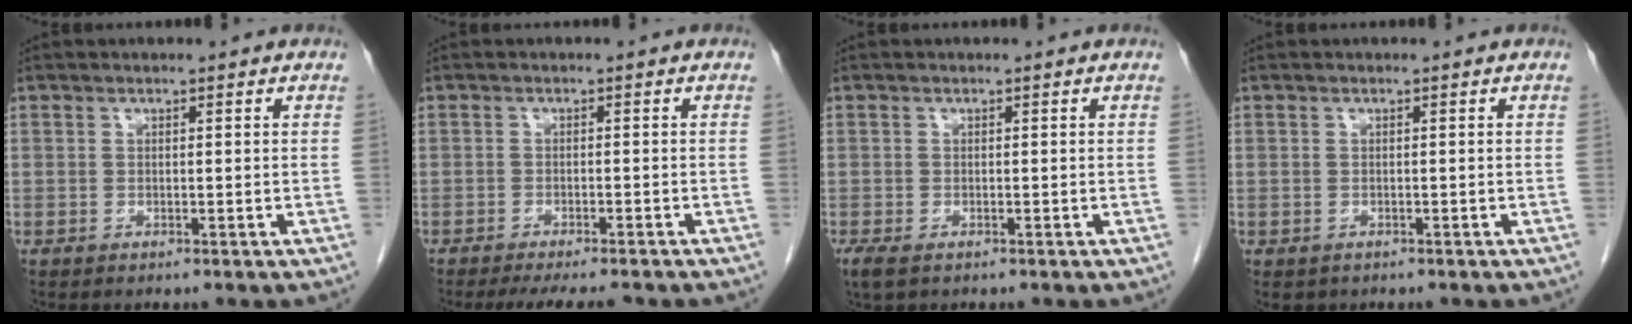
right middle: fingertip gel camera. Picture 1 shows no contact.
{"total": 8.5, "force": [-7.3, 1.2, 4.0], "torque": [-0.054, -0.015, -0.100]}
{"total": 2.9, "force": [-1.8, 1.2, 1.8], "torque": [-0.043, -0.010, -0.027]}
{"total": 1.3, "force": [-0.8, 1.0, 0.3], "torque": [-0.009, 0.001, -0.004]}